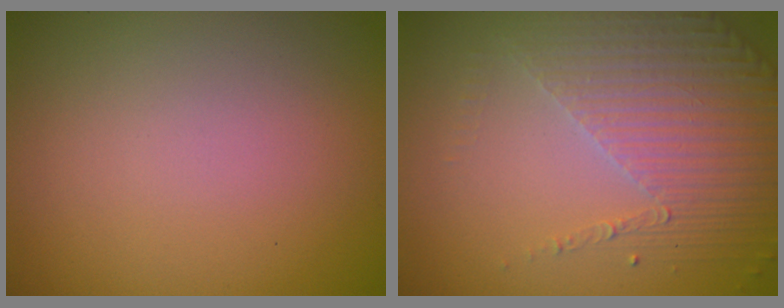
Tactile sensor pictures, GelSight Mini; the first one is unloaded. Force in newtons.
{"total": 4.5, "press": 3.4, "slide": 2.9}